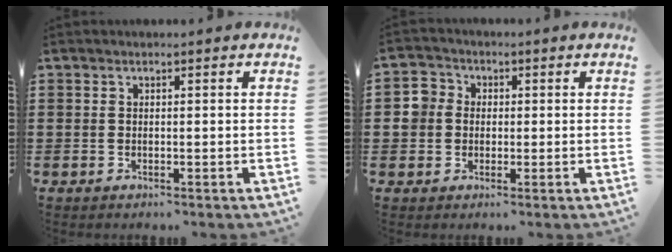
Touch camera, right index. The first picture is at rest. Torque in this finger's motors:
{"motor_torque": [0.59, -0.09, 0.10, 0.04]}